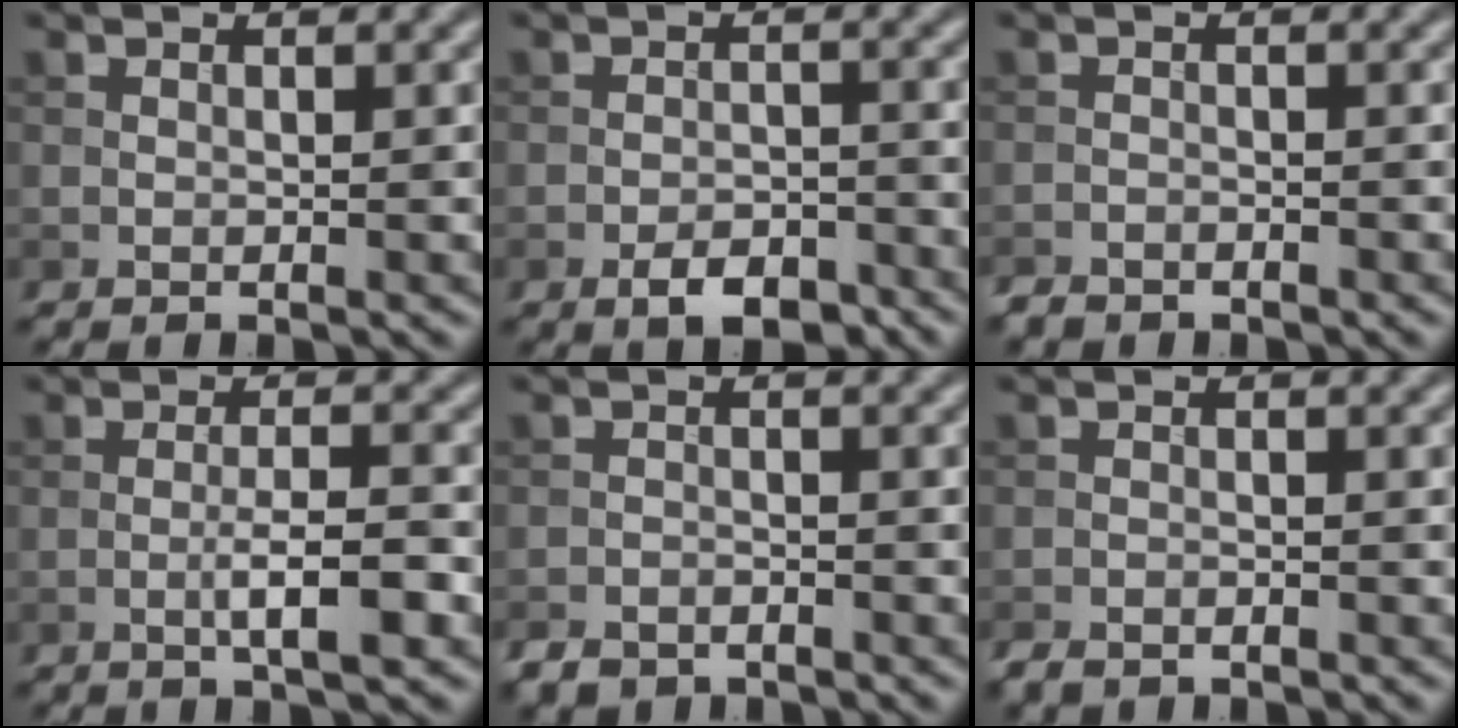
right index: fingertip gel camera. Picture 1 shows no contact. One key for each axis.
{"total": 4.0, "fx": -2.6, "fy": 1.8, "fz": 2.4, "tx": -0.035, "ty": -0.002, "tz": -0.045}
{"total": 1.3, "fx": -1.3, "fy": 0.4, "fz": 0.1, "tx": 0.000, "ty": -0.001, "tz": -0.026}
{"total": 3.7, "fx": -1.2, "fy": 0.6, "fz": 3.4, "tx": -0.059, "ty": 0.004, "tz": -0.022}
{"total": 2.1, "fx": -1.8, "fy": 0.9, "fz": 0.4, "tx": -0.003, "ty": -0.001, "tz": -0.037}
{"total": 1.5, "fx": -1.3, "fy": 0.5, "fz": 0.4, "tx": -0.007, "ty": -0.002, "tz": -0.027}